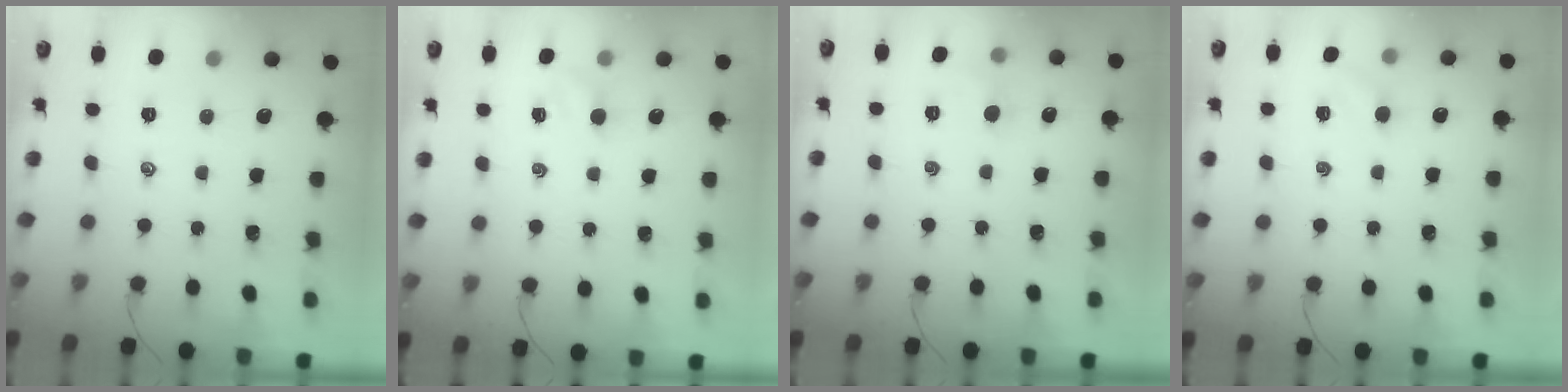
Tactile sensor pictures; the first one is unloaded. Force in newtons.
{"total": 3.6, "press": 3.4, "slide": 1.1}
{"total": 4.3, "press": 4.0, "slide": 1.4}
{"total": 5.2, "press": 5.1, "slide": 0.9}